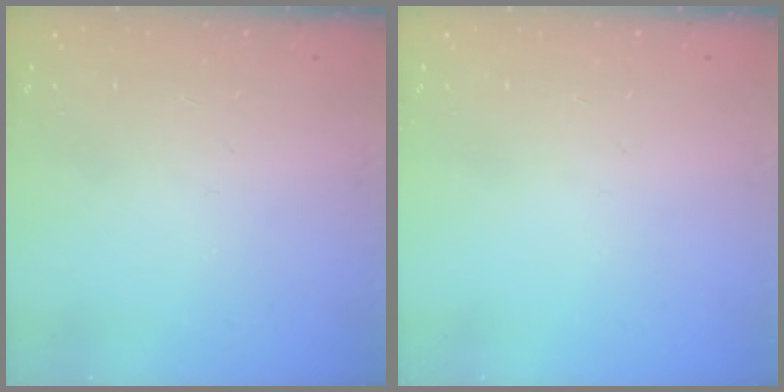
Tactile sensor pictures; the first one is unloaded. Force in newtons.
{"total": 0.0}